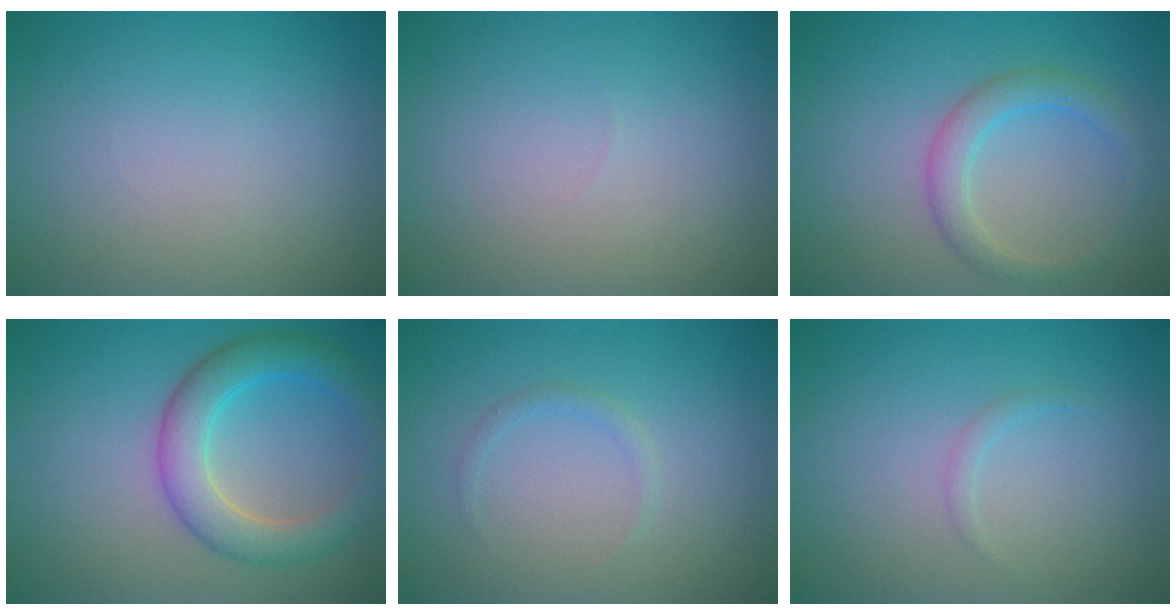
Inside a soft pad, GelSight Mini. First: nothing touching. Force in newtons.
{"total": 0.0}
{"total": 2.8, "press": 2.8, "slide": 0.1}
{"total": 5.2, "press": 5.2, "slide": 0.4}
{"total": 0.8, "press": 0.8, "slide": 0.0}
{"total": 0.7, "press": 0.7, "slide": 0.1}